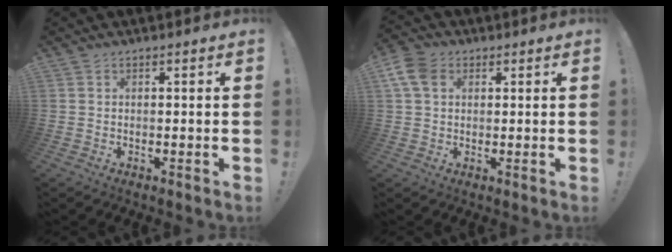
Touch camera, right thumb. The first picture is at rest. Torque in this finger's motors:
{"motor_torque": [-0.08, 0.20, 0.57, -0.42, 0.00]}